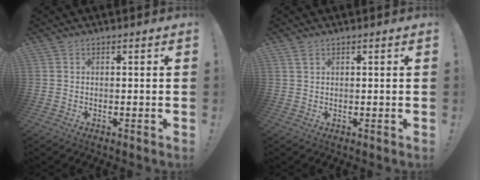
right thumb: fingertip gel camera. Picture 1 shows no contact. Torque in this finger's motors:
{"motor_torque": [-0.13, 0.03, -0.11, 0.22, 0.05]}